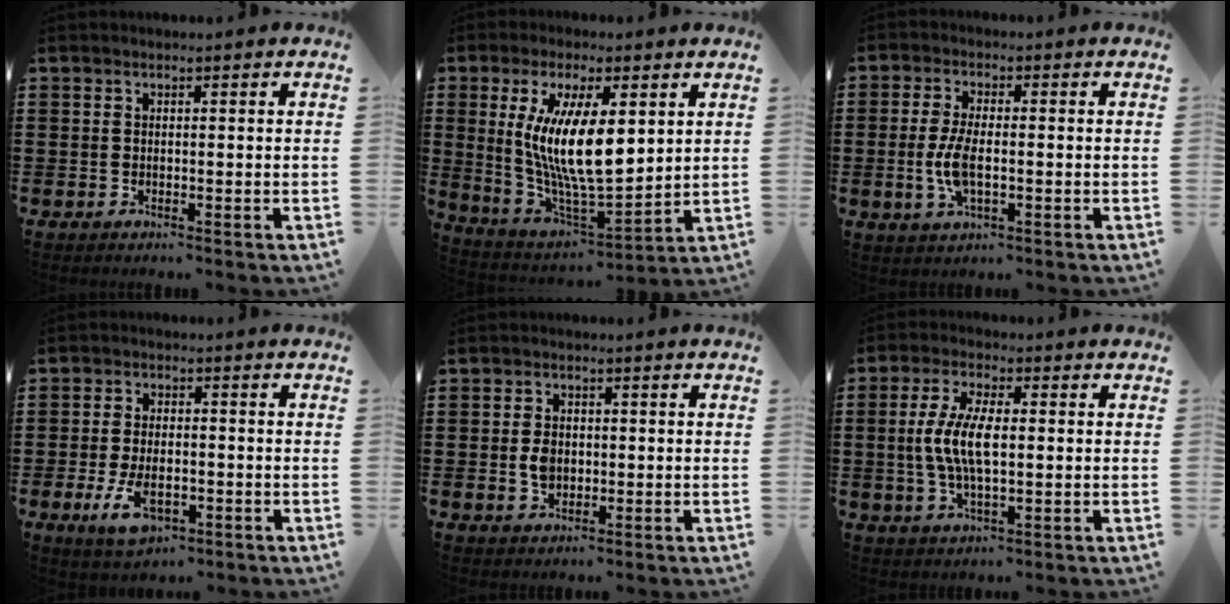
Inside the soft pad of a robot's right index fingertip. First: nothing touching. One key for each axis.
{"total": 13.0, "fx": 2.7, "fy": 4.3, "fz": 12.0, "tx": -0.253, "ty": -0.014, "tz": 0.048}
{"total": 5.7, "fx": -0.9, "fy": 2.1, "fz": 5.2, "tx": -0.118, "ty": -0.007, "tz": -0.024}
{"total": 6.0, "fx": -2.2, "fy": 3.3, "fz": 4.5, "tx": -0.104, "ty": -0.001, "tz": -0.045}
{"total": 2.2, "fx": 0.1, "fy": 1.3, "fz": 1.8, "tx": -0.038, "ty": 0.004, "tz": 0.001}
{"total": 7.7, "fx": -0.1, "fy": 3.0, "fz": 7.1, "tx": -0.165, "ty": -0.004, "tz": -0.013}